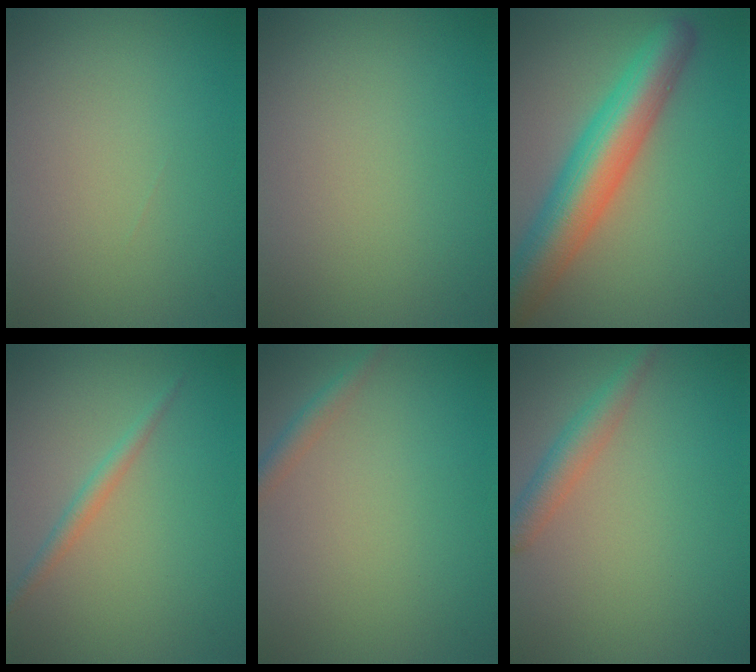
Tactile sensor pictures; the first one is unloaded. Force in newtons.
{"total": 0.0}
{"total": 8.3, "press": 8.3, "slide": 0.4}
{"total": 1.5, "press": 1.5, "slide": 0.0}
{"total": 1.5, "press": 1.5, "slide": 0.0}
{"total": 2.5, "press": 2.5, "slide": 0.1}